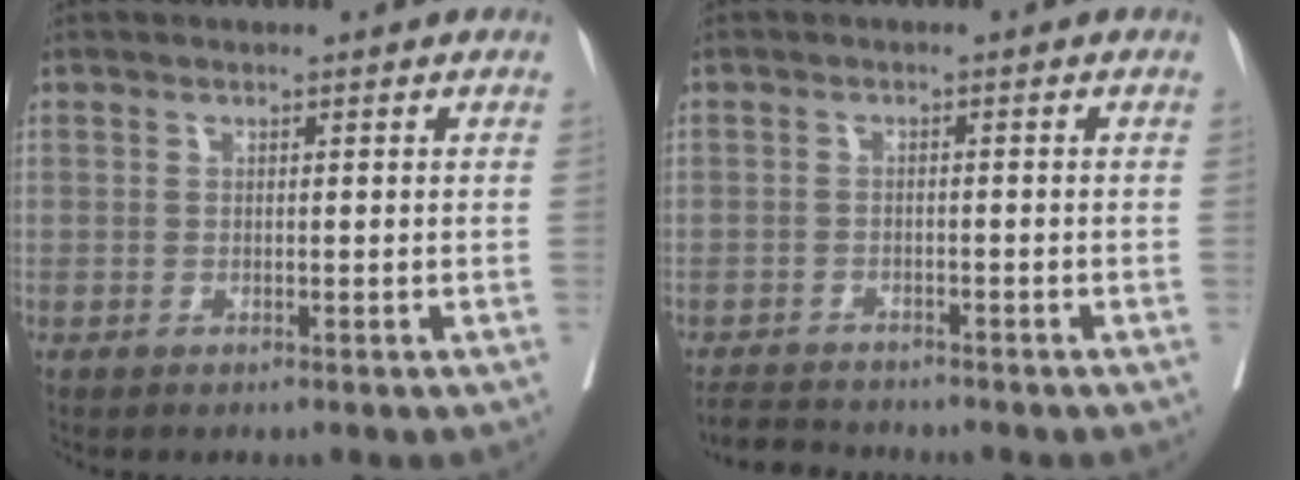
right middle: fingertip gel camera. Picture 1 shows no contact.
{"total": 4.2, "force": [-4.1, 0.4, 0.4], "torque": [-0.002, -0.015, -0.072]}